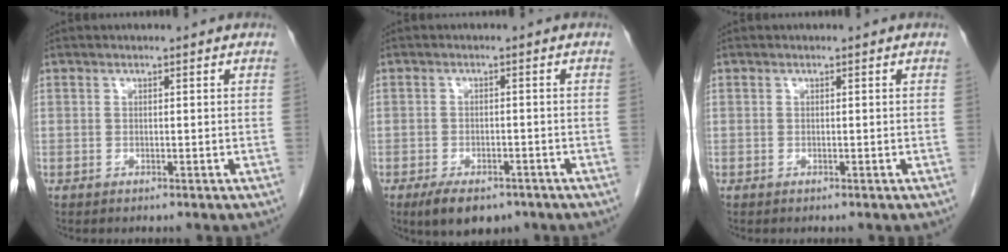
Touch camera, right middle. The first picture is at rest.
{"total": 6.7, "force": [-4.7, 3.1, 3.6], "torque": [-0.060, -0.005, -0.070]}
{"total": 0.0}